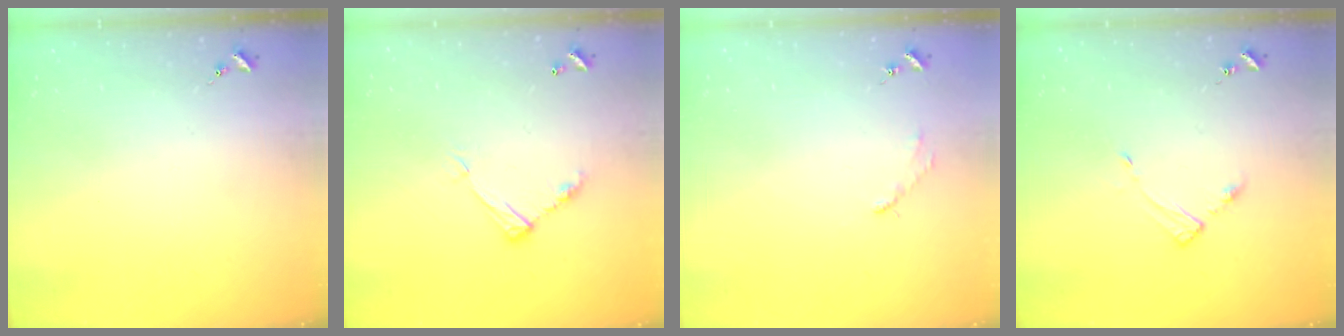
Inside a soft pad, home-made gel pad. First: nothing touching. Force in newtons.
{"total": 9.2, "press": 9.2, "slide": 0.1}
{"total": 2.9, "press": 2.9, "slide": 0.4}
{"total": 4.6, "press": 4.6, "slide": 0.4}